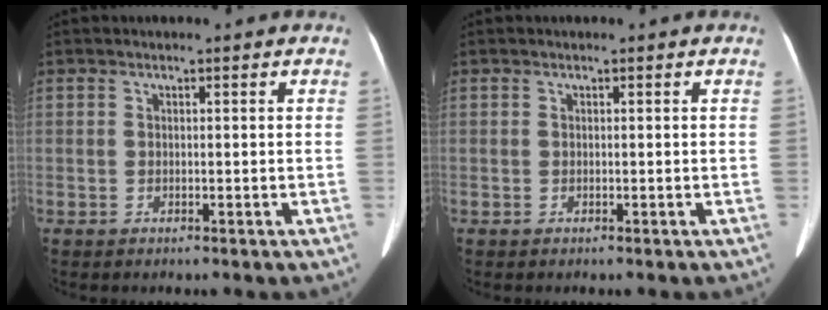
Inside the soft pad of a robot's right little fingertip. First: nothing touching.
{"total": 0.0}